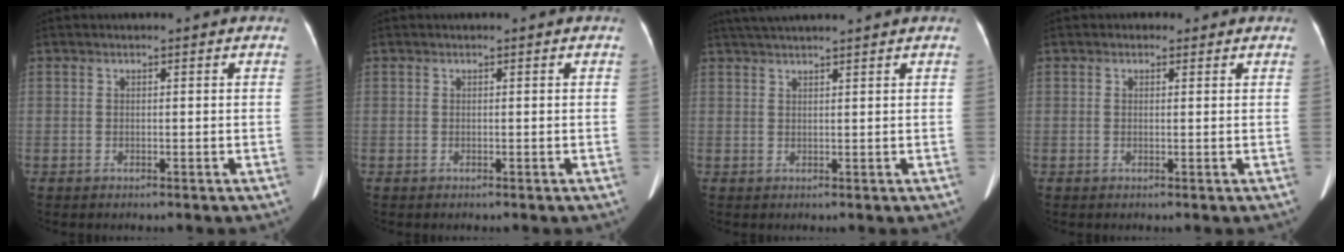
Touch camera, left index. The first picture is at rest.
{"total": 0.0}
{"total": 6.9, "force": [6.1, -0.4, 3.2], "torque": [-0.051, 0.036, 0.093]}
{"total": 0.9, "force": [0.5, 0.8, 0.2], "torque": [-0.003, 0.003, 0.001]}